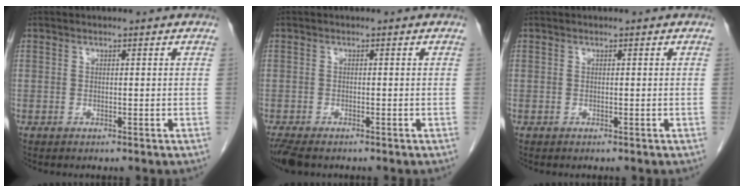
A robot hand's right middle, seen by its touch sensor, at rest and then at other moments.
{"total": 4.8, "force": [-3.7, 1.7, 2.5], "torque": [-0.051, -0.014, -0.062]}
{"total": 0.0}